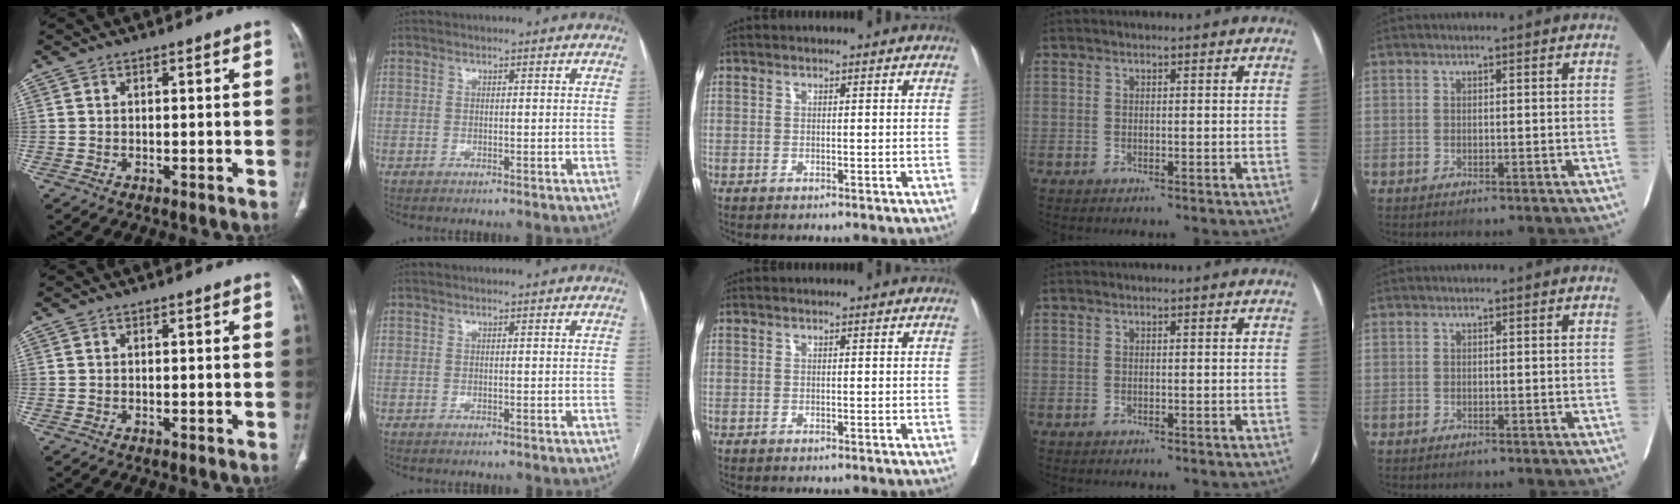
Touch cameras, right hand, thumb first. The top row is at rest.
{}